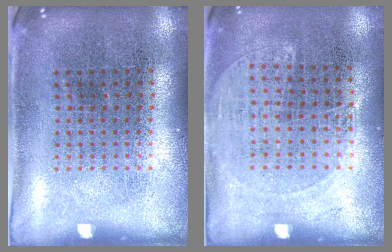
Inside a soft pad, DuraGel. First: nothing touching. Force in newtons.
{"total": 1.3, "press": 1.0, "slide": 0.7}